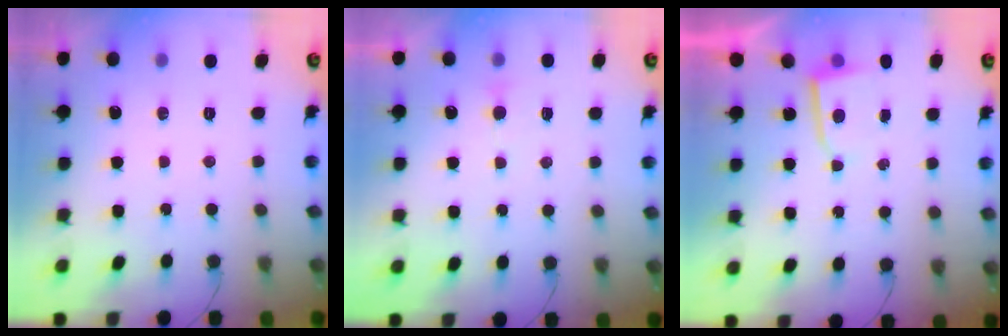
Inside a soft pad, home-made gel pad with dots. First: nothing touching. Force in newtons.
{"total": 2.7, "press": 2.7, "slide": 0.3}
{"total": 2.2, "press": 2.2, "slide": 0.3}